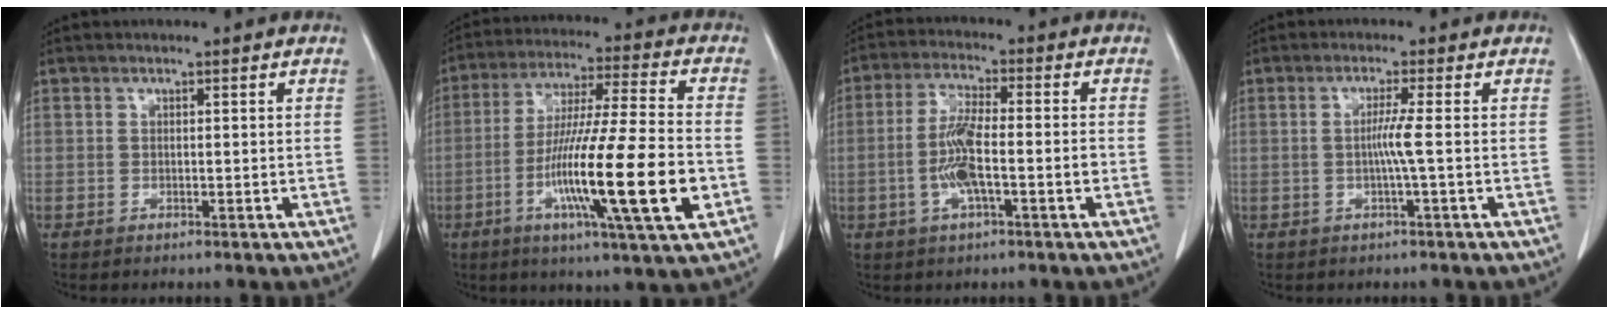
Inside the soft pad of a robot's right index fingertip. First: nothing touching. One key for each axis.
{"total": 18.7, "fx": -5.3, "fy": 0.2, "fz": 17.9, "tx": -0.316, "ty": -0.022, "tz": -0.096}
{"total": 7.4, "fx": -1.9, "fy": 1.2, "fz": 7.1, "tx": -0.145, "ty": 0.007, "tz": -0.038}
{"total": 2.8, "fx": -0.4, "fy": -1.0, "fz": 2.6, "tx": -0.050, "ty": -0.002, "tz": -0.009}